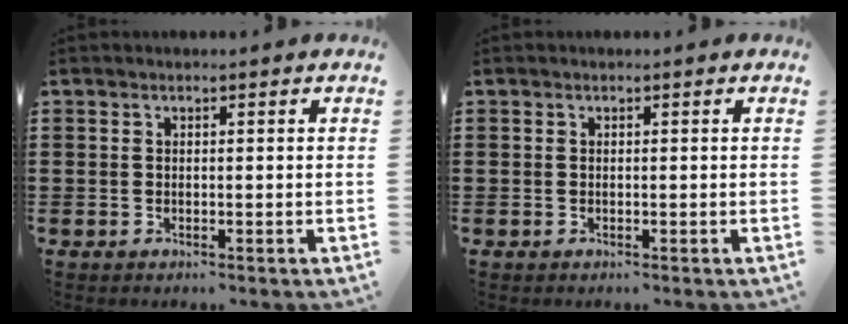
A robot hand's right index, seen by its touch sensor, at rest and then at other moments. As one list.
[{"total": 0.0}]